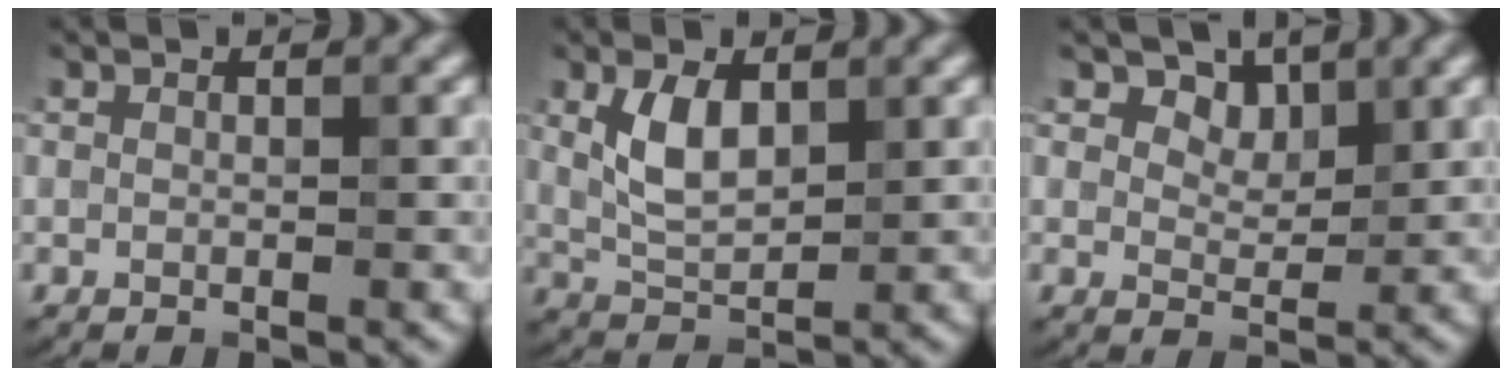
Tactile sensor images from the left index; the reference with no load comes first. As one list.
[{"total": 3.6, "force": [1.0, 1.8, 3.0], "torque": [-0.067, -0.003, 0.022]}, {"total": 3.0, "force": [1.7, 1.9, 1.6], "torque": [-0.034, -0.016, 0.026]}]